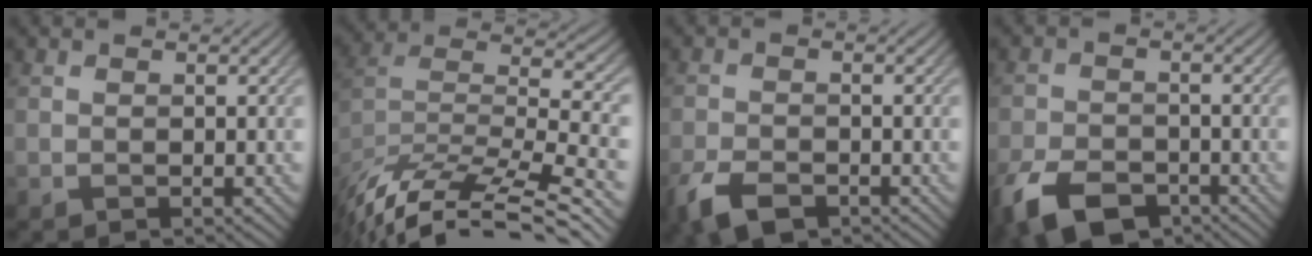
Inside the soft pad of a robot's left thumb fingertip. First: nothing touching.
{"total": 13.6, "force": [-10.2, 3.4, 8.2], "torque": [-0.156, 0.027, -0.166]}
{"total": 5.2, "force": [-3.4, 2.5, 3.1], "torque": [-0.065, -0.009, -0.068]}
{"total": 8.4, "force": [-5.4, 4.4, 4.8], "torque": [-0.099, -0.018, -0.100]}